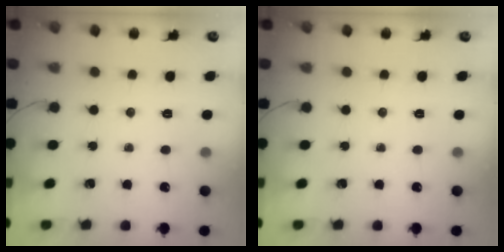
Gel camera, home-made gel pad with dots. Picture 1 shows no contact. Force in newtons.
{"total": 0.0}